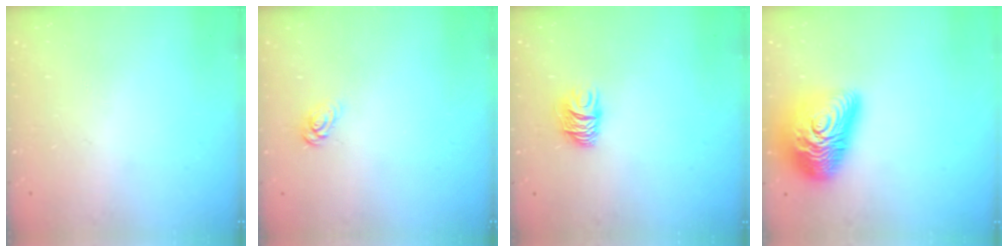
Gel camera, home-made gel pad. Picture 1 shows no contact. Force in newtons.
{"total": 3.4, "press": 3.4, "slide": 0.3}
{"total": 6.1, "press": 6.1, "slide": 0.6}
{"total": 19.6, "press": 19.5, "slide": 1.0}